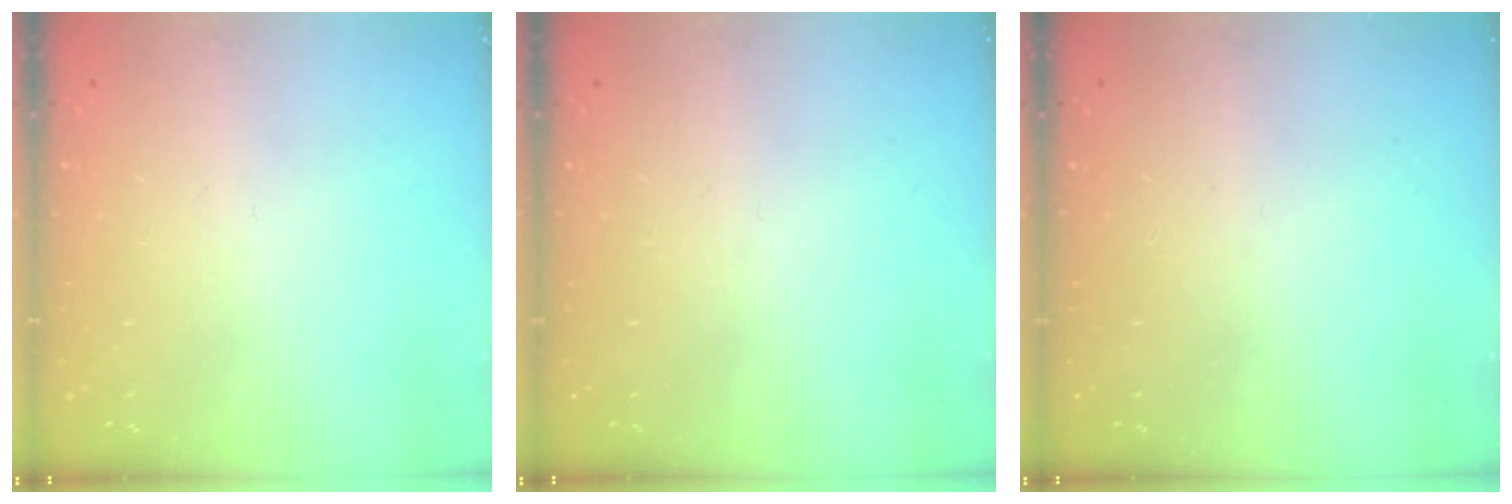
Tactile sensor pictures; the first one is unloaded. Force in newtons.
{"total": 0.0}
{"total": 0.0}